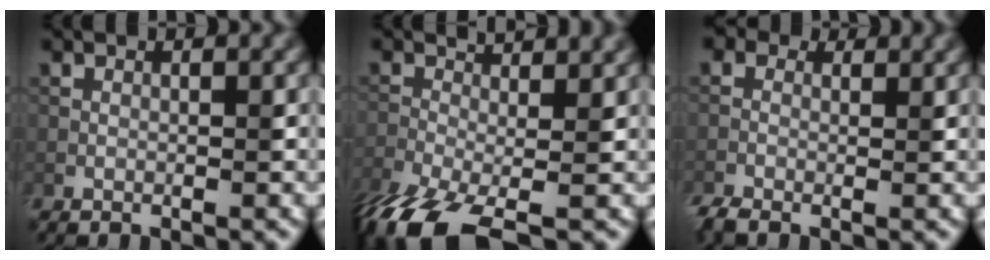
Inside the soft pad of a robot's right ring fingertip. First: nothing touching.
{"total": 10.5, "force": [-4.9, 3.7, 8.5], "torque": [-0.168, -0.021, -0.087]}
{"total": 3.5, "force": [-0.6, 2.6, 2.3], "torque": [-0.046, 0.000, -0.008]}